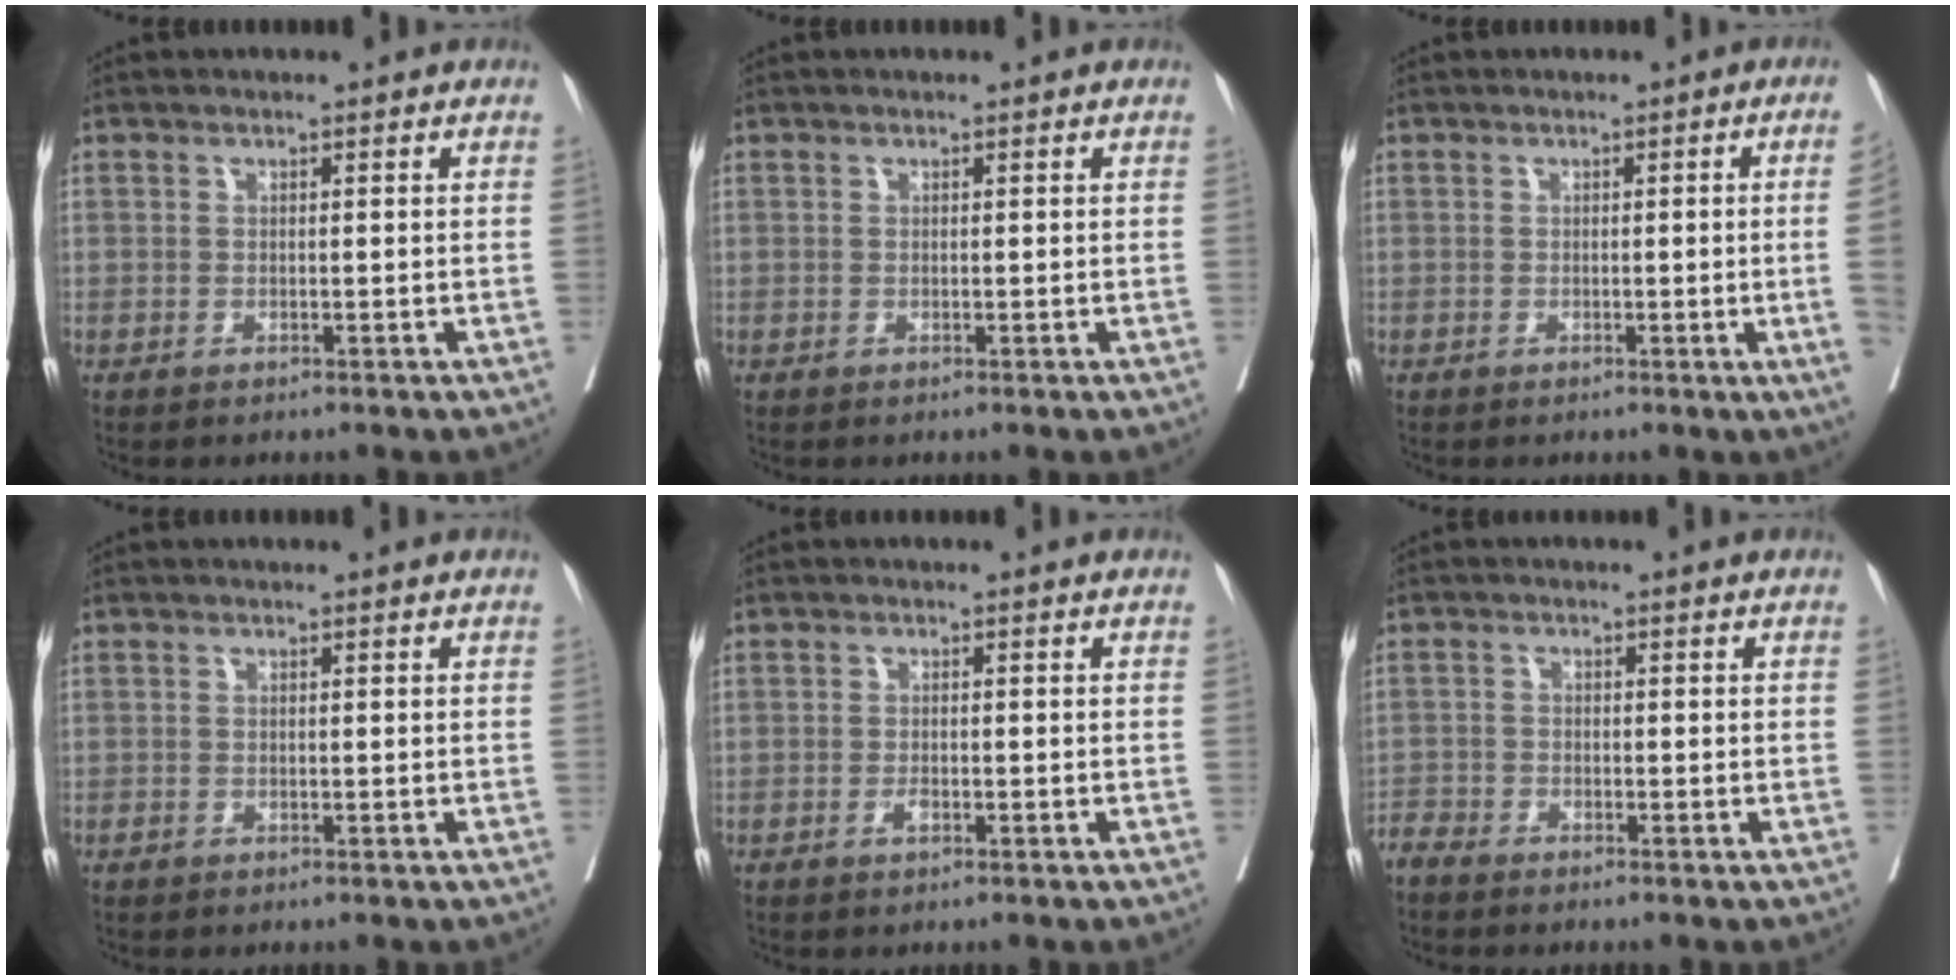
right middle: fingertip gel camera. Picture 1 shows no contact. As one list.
[{"total": 0.0}, {"total": 5.6, "force": [-0.7, -2.1, 5.2], "torque": [-0.067, -0.015, -0.005]}, {"total": 0.0}, {"total": 1.2, "force": [-0.6, 0.4, 0.9], "torque": [-0.016, 0.001, -0.010]}, {"total": 2.3, "force": [-2.2, 0.3, 0.2], "torque": [-0.002, -0.006, -0.045]}]